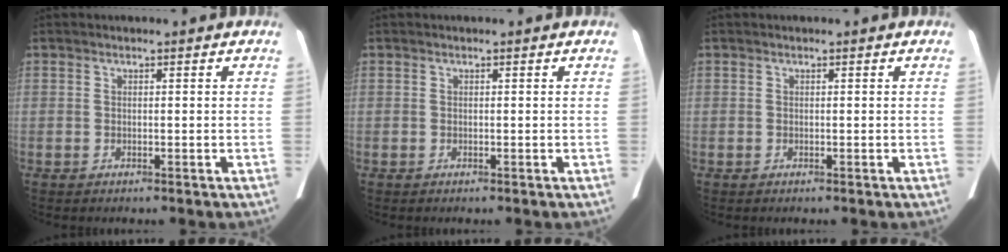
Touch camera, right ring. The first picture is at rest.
{"total": 0.0}
{"total": 0.0}